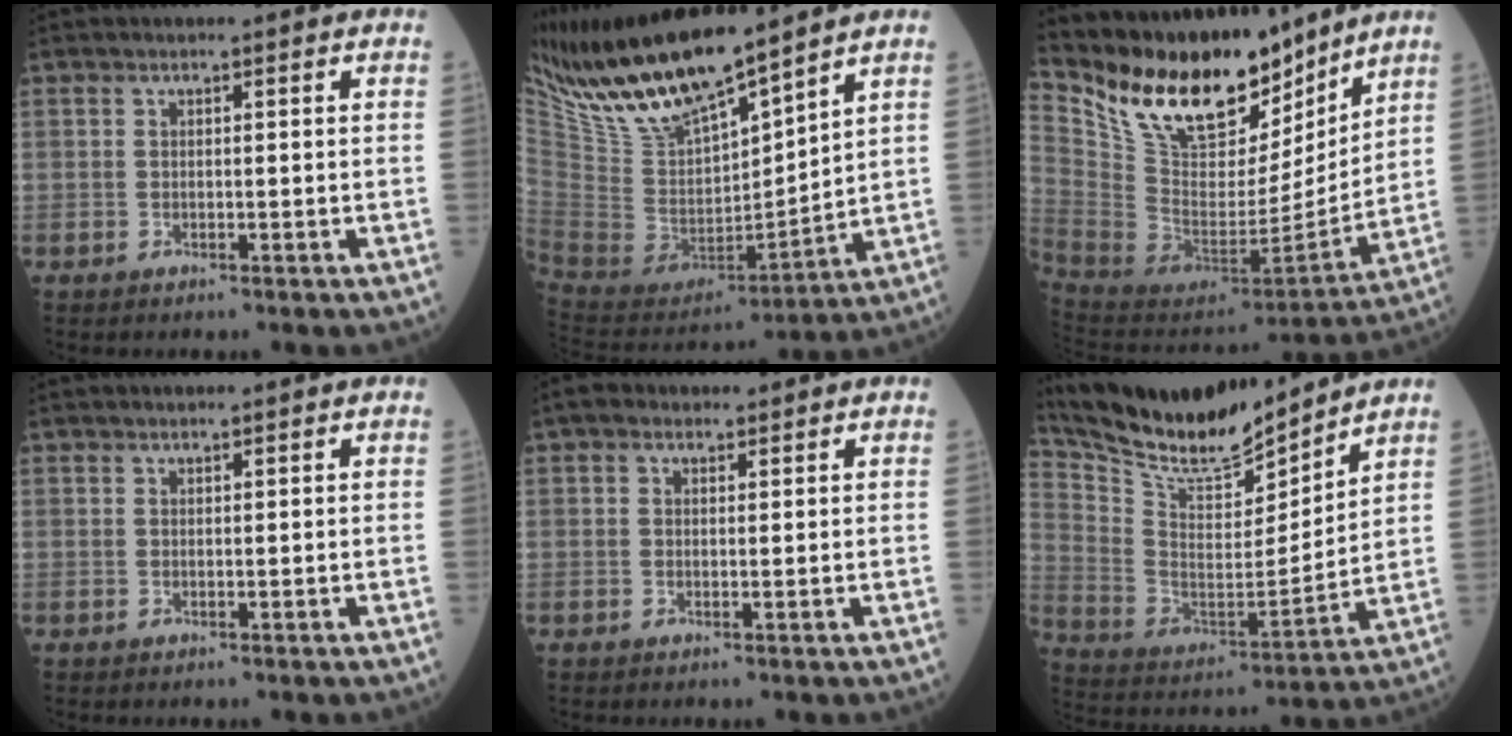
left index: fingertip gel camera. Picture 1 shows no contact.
{"total": 17.0, "force": [14.4, 2.7, 8.6], "torque": [-0.171, -0.012, 0.285]}
{"total": 21.1, "force": [16.5, 7.8, 10.5], "torque": [-0.191, -0.003, 0.302]}
{"total": 0.0}
{"total": 1.7, "force": [1.0, 1.3, 0.4], "torque": [-0.012, 0.013, 0.013]}
{"total": 16.8, "force": [15.6, 2.3, 5.7], "torque": [-0.128, -0.018, 0.285]}